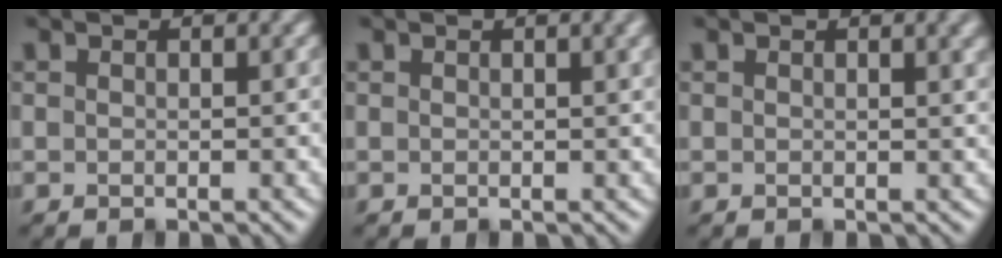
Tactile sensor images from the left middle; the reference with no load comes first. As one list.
[{"total": 3.1, "force": [1.7, 1.0, 2.4], "torque": [-0.028, 0.010, 0.022]}, {"total": 3.2, "force": [1.8, 1.0, 2.4], "torque": [-0.026, 0.009, 0.027]}]